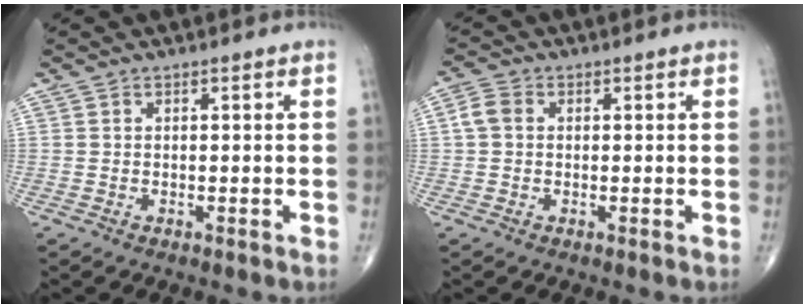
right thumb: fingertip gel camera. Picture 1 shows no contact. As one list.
[{"total": 3.3, "force": [0.3, 2.5, 2.0], "torque": [-0.042, 0.011, 0.000]}]